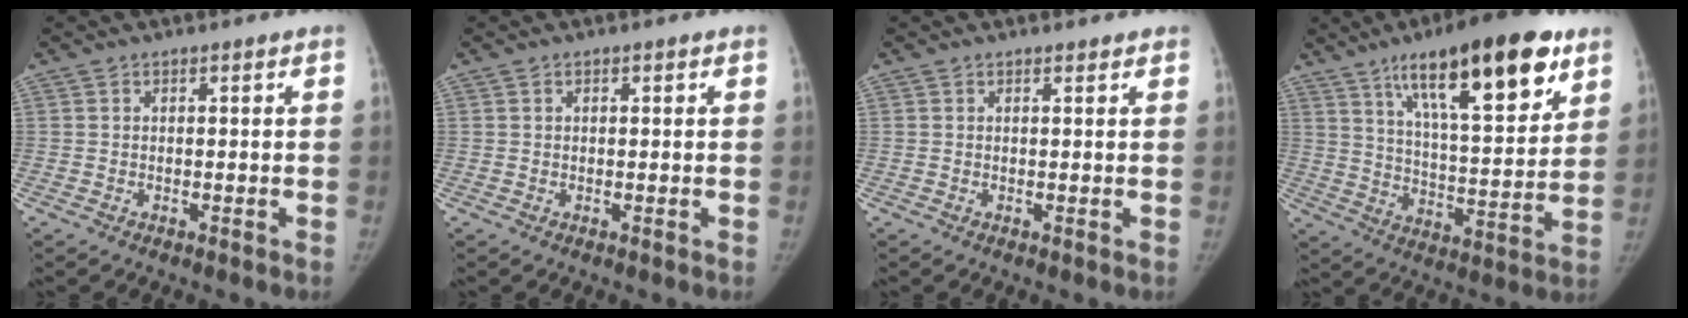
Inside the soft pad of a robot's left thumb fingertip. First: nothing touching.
{"total": 0.7, "force": [0.3, 0.5, 0.5], "torque": [-0.003, 0.002, 0.003]}
{"total": 0.7, "force": [0.6, 0.3, 0.2], "torque": [-0.005, -0.004, 0.007]}
{"total": 24.1, "force": [13.6, 7.2, 18.5], "torque": [-0.258, -0.046, 0.218]}